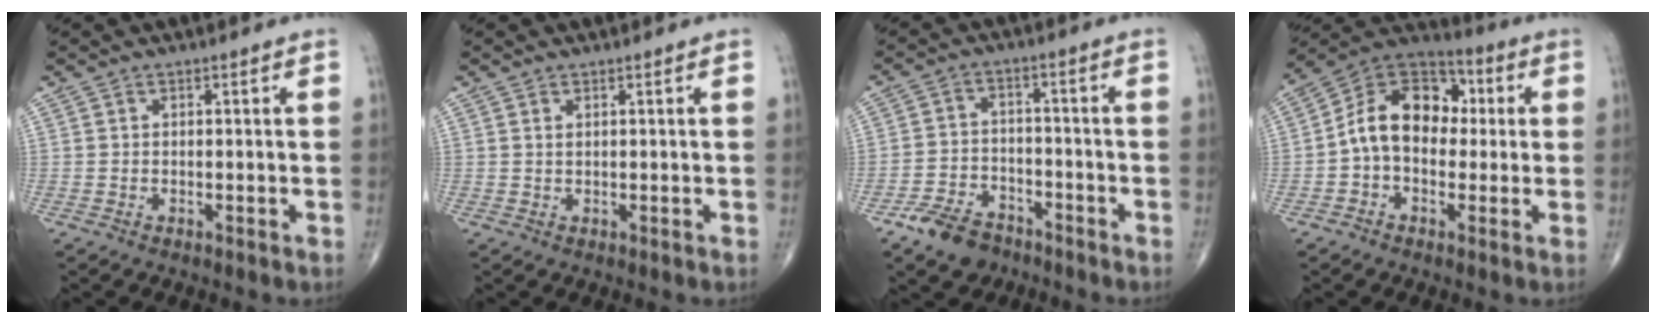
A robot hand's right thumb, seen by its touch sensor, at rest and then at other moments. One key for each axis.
{"total": 0.7, "fx": 0.4, "fy": 0.3, "fz": 0.5, "tx": -0.010, "ty": 0.002, "tz": 0.009}
{"total": 7.7, "fx": -5.5, "fy": 4.6, "fz": 2.8, "tx": -0.038, "ty": 0.030, "tz": -0.102}
{"total": 14.3, "fx": 0.3, "fy": 10.0, "fz": 10.2, "tx": -0.141, "ty": 0.041, "tz": -0.010}